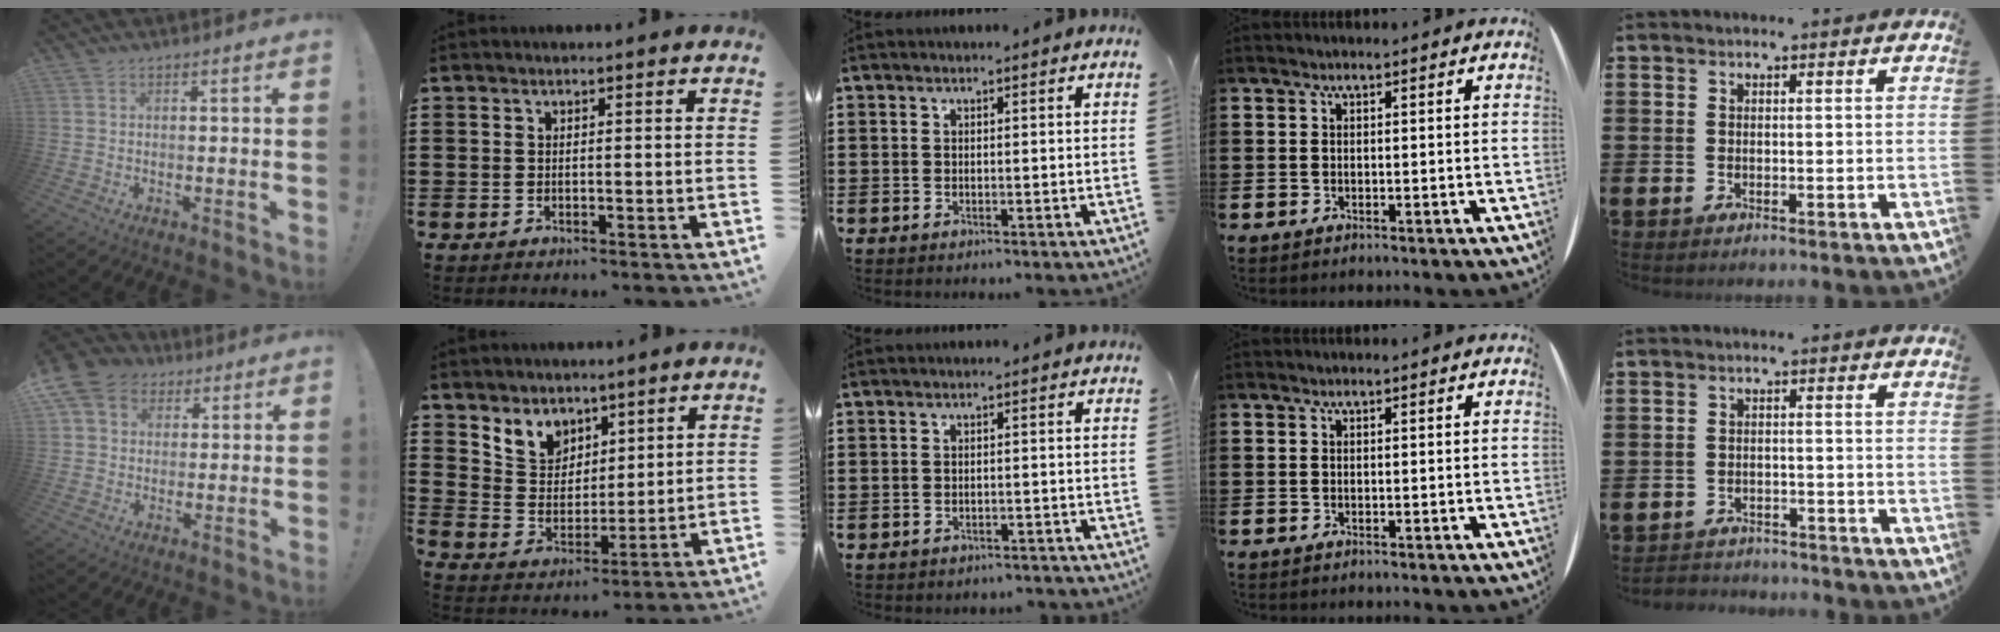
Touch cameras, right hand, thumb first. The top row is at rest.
{"thumb": {"total": 10.4, "force": [4.2, 8.5, 4.2], "torque": [-0.073, -0.018, 0.085]}, "index": {"total": 6.4, "force": [4.4, 4.5, 0.4], "torque": [-0.043, -0.007, 0.083]}, "middle": {"total": 1.3, "force": [-1.3, 0.2, 0.1], "torque": [-0.006, 0.001, -0.027]}, "little": {"total": 2.1, "force": [-2.1, 0.2, -0.3], "torque": [-0.002, 0.001, -0.048]}}